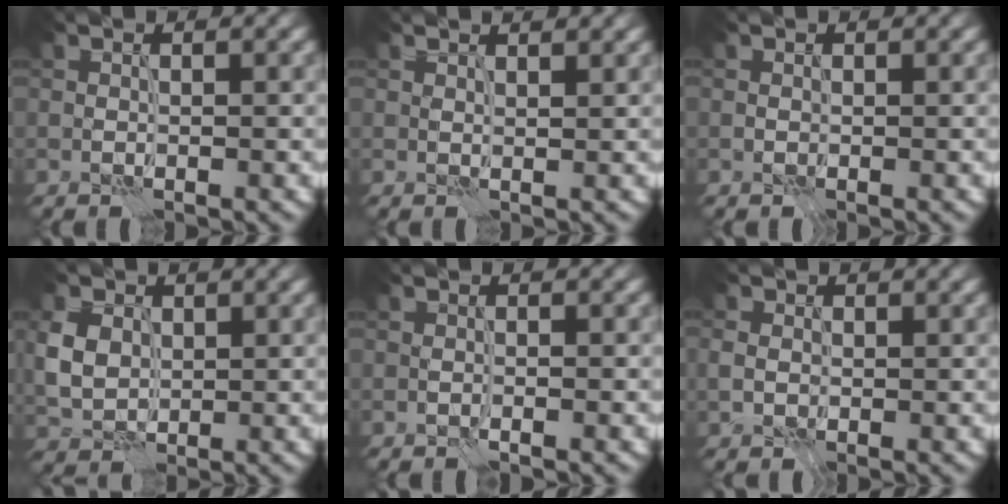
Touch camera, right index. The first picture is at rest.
{"total": 2.4, "force": [1.7, 0.9, 1.3], "torque": [0.000, 0.006, 0.005]}
{"total": 0.0}
{"total": 4.1, "force": [0.8, 3.3, 2.3], "torque": [-0.065, 0.002, 0.016]}
{"total": 0.5, "force": [-0.5, 0.0, 0.3], "torque": [-0.005, -0.006, -0.006]}
{"total": 1.8, "force": [0.0, 1.6, 0.7], "torque": [-0.017, 0.002, 0.004]}